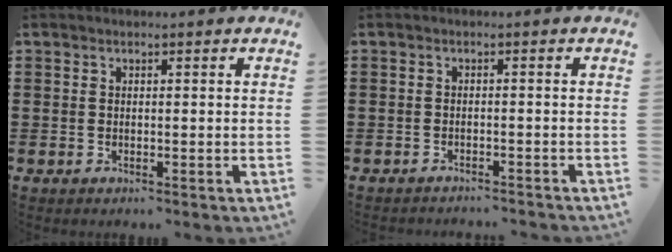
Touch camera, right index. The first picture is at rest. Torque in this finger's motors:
{"motor_torque": [-2.14, 0.00, -1.05, -0.11]}